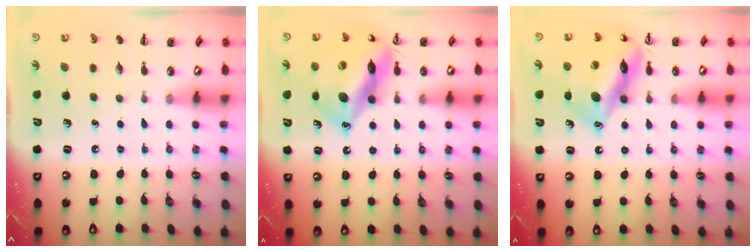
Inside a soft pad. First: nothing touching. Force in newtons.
{"total": 16.1, "press": 15.8, "slide": 2.7}
{"total": 15.5, "press": 15.3, "slide": 1.8}